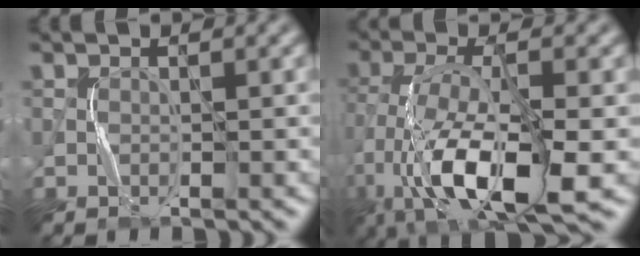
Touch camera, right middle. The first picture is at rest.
{"total": 11.3, "force": [-4.5, 4.1, 9.5], "torque": [-0.190, -0.005, -0.082]}